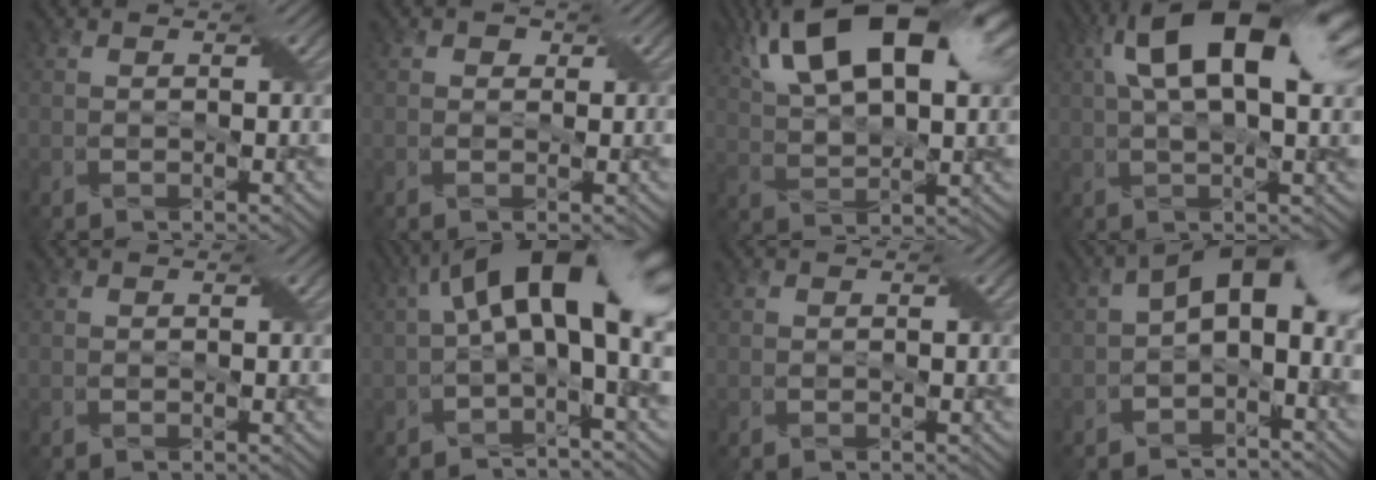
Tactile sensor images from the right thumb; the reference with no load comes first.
{"total": 0.8, "force": [0.3, 0.7, 0.1], "torque": [-0.002, 0.001, 0.000]}
{"total": 19.9, "force": [10.0, 8.7, 14.8], "torque": [-0.275, 0.070, 0.143]}
{"total": 16.8, "force": [5.8, 7.6, 13.9], "torque": [-0.233, 0.050, 0.074]}
{"total": 0.0}
{"total": 13.8, "force": [2.6, 5.5, 12.4], "torque": [-0.208, 0.013, 0.038]}
{"total": 0.0}
{"total": 10.9, "force": [-0.6, 6.5, 8.8], "torque": [-0.133, 0.000, -0.017]}